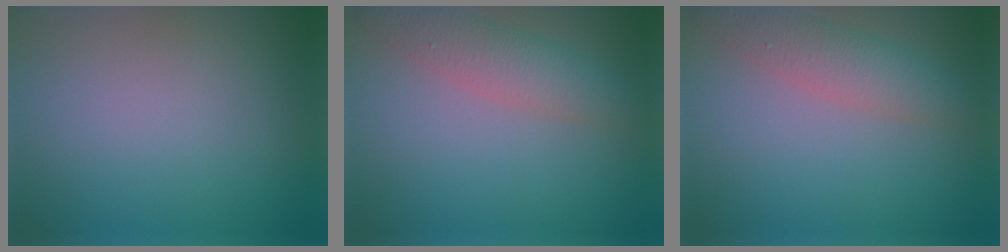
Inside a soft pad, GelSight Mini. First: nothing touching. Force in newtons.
{"total": 3.7, "press": 3.7, "slide": 0.2}
{"total": 3.7, "press": 3.7, "slide": 0.2}